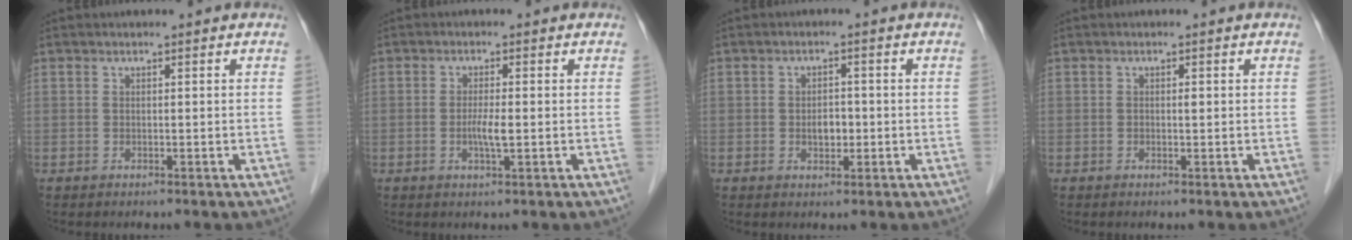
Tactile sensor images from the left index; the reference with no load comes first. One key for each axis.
{"total": 2.6, "fx": -0.5, "fy": 0.4, "fz": 2.6, "tx": -0.045, "ty": -0.005, "tz": -0.008}
{"total": 2.7, "fx": -0.6, "fy": 1.8, "fz": 1.9, "tx": -0.024, "ty": 0.000, "tz": -0.005}
{"total": 0.5, "fx": -0.1, "fy": 0.3, "fz": 0.5, "tx": -0.004, "ty": -0.004, "tz": -0.003}